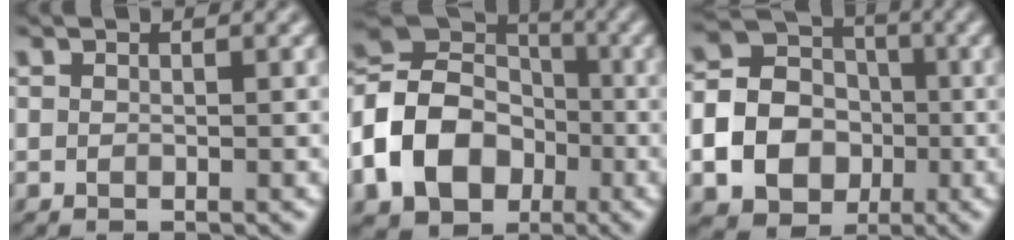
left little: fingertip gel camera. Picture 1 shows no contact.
{"total": 11.5, "force": [-3.7, 8.9, 6.3], "torque": [-0.120, -0.008, -0.087]}
{"total": 16.7, "force": [-4.5, 15.2, 5.3], "torque": [-0.158, -0.033, -0.099]}